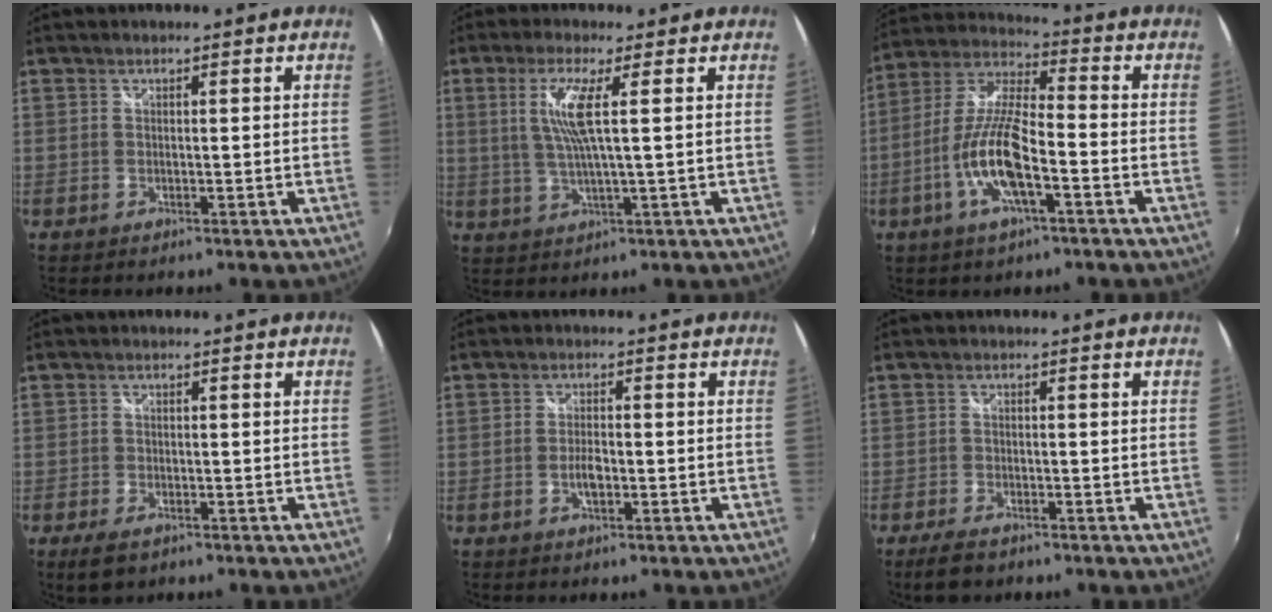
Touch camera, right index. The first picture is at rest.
{"total": 6.7, "force": [1.6, -0.3, 6.5], "torque": [-0.131, -0.005, 0.037]}
{"total": 13.0, "force": [-5.0, 3.2, 11.5], "torque": [-0.242, -0.005, -0.095]}
{"total": 3.8, "force": [-2.4, 1.8, 2.4], "torque": [-0.054, -0.011, -0.041]}
{"total": 3.0, "force": [-1.0, 1.4, 2.5], "torque": [-0.049, -0.001, -0.020]}
{"total": 4.5, "force": [-3.4, 1.6, 2.4], "torque": [-0.063, -0.009, -0.061]}